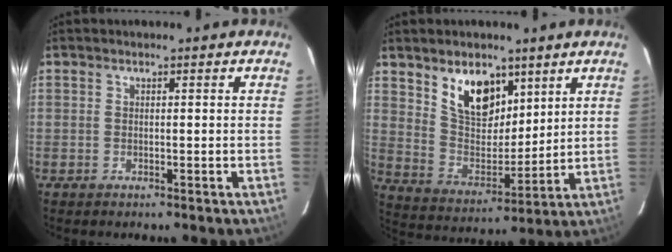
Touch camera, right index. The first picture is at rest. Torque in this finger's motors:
{"motor_torque": [0.89, 0.77, 0.26, 0.07]}